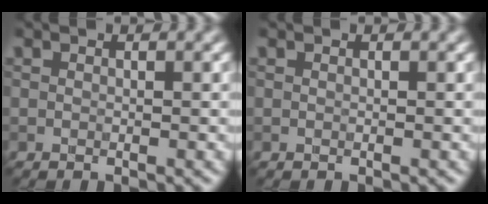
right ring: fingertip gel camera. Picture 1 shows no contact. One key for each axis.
{"total": 0.0}